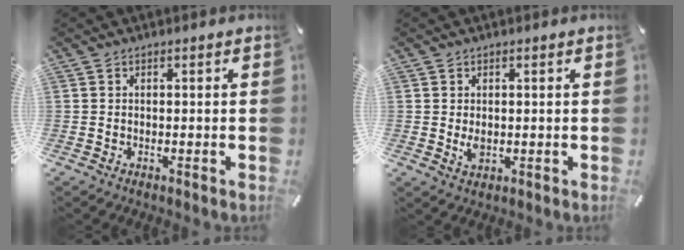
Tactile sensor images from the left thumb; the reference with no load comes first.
{"total": 2.4, "force": [0.1, 1.6, 1.7], "torque": [-0.031, -0.004, -0.001]}